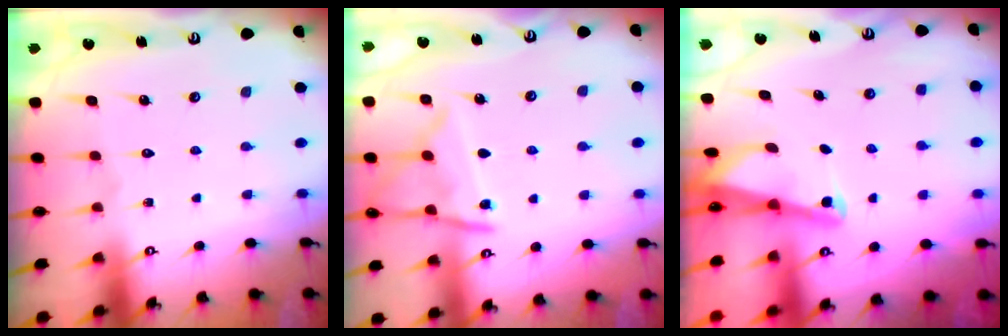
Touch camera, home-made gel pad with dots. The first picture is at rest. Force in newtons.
{"total": 11.5, "press": 11.4, "slide": 1.0}
{"total": 2.2, "press": 2.2, "slide": 0.3}